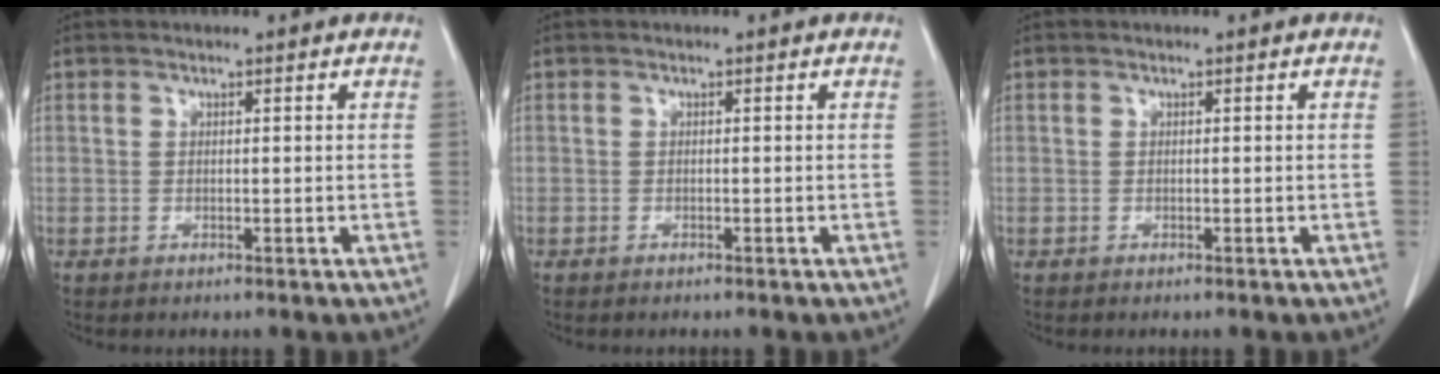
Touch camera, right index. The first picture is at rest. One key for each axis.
{"total": 0.0}
{"total": 0.0}